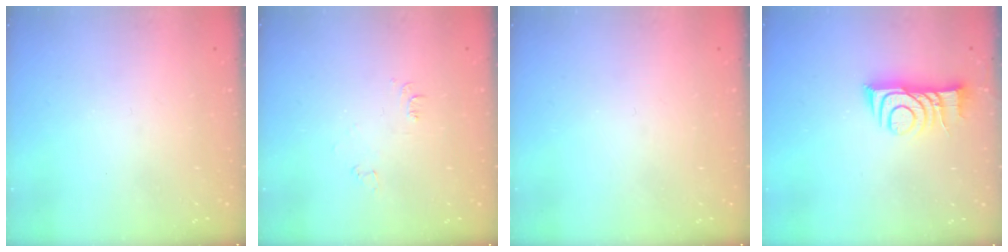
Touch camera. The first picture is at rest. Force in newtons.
{"total": 3.5, "press": 3.4, "slide": 0.5}
{"total": 0.0}
{"total": 10.6, "press": 10.6, "slide": 1.0}